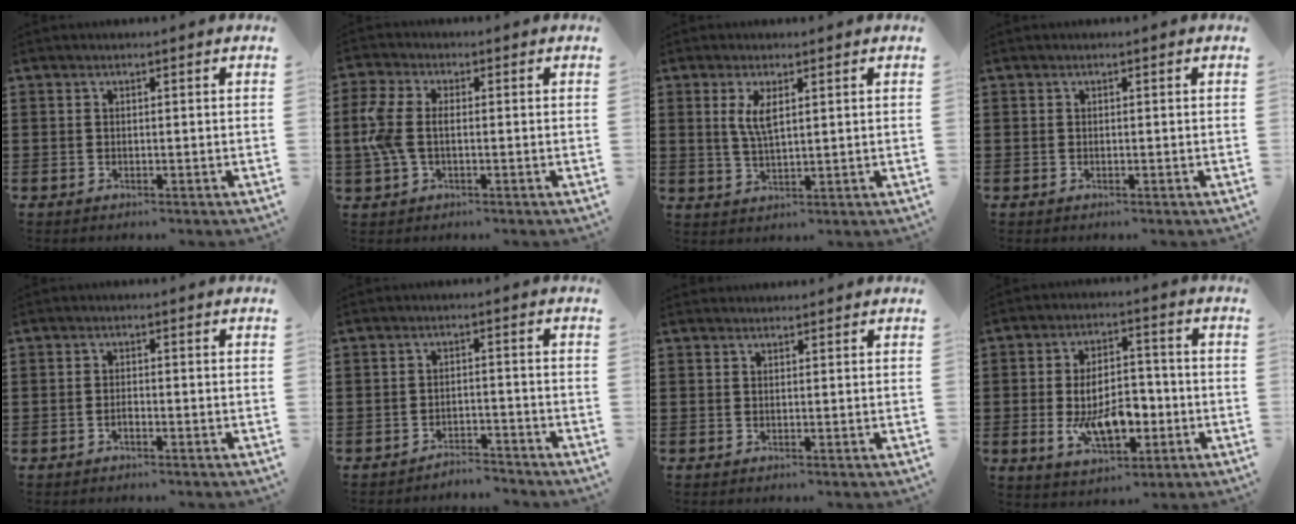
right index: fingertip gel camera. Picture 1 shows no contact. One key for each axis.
{"total": 5.6, "fx": -0.2, "fy": 3.1, "fz": 4.6, "tx": -0.130, "ty": -0.005, "tz": -0.017}
{"total": 4.1, "fx": 1.4, "fy": 1.3, "fz": 3.6, "tx": -0.076, "ty": 0.005, "tz": 0.022}
{"total": 0.0}
{"total": 0.9, "fx": -0.7, "fy": 0.1, "fz": 0.6, "tx": -0.015, "ty": -0.005, "tz": -0.012}
{"total": 3.1, "fx": -3.1, "fy": 0.2, "fz": 0.0, "tx": -0.006, "ty": 0.001, "tz": -0.066}
{"total": 0.9, "fx": 0.8, "fy": 0.3, "fz": -0.1, "tx": 0.002, "ty": 0.003, "tz": 0.015}
{"total": 10.1, "fx": -2.3, "fy": 5.4, "fz": 8.3, "tx": -0.141, "ty": -0.002, "tz": -0.043}